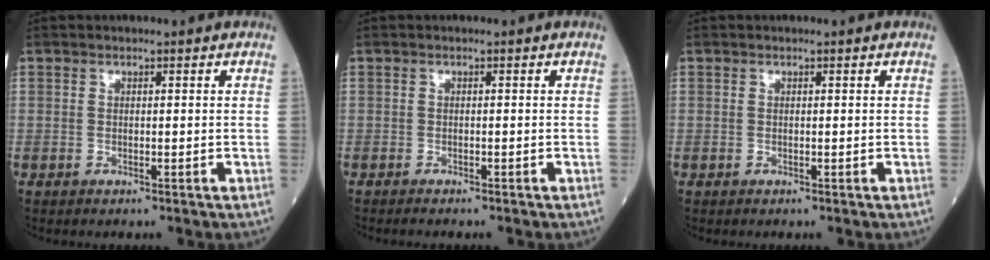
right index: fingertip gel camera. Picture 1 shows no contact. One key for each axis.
{"total": 1.0, "fx": -1.0, "fy": 0.0, "fz": 0.4, "tx": -0.009, "ty": -0.001, "tz": -0.014}
{"total": 0.0}